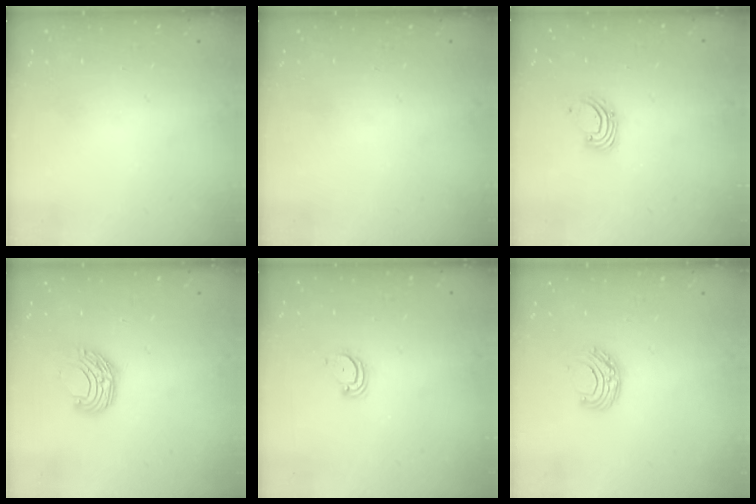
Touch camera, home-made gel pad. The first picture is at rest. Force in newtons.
{"total": 0.0}
{"total": 2.2, "press": 2.2, "slide": 0.2}
{"total": 8.1, "press": 8.1, "slide": 0.4}
{"total": 3.7, "press": 3.7, "slide": 0.3}
{"total": 6.4, "press": 6.3, "slide": 0.6}